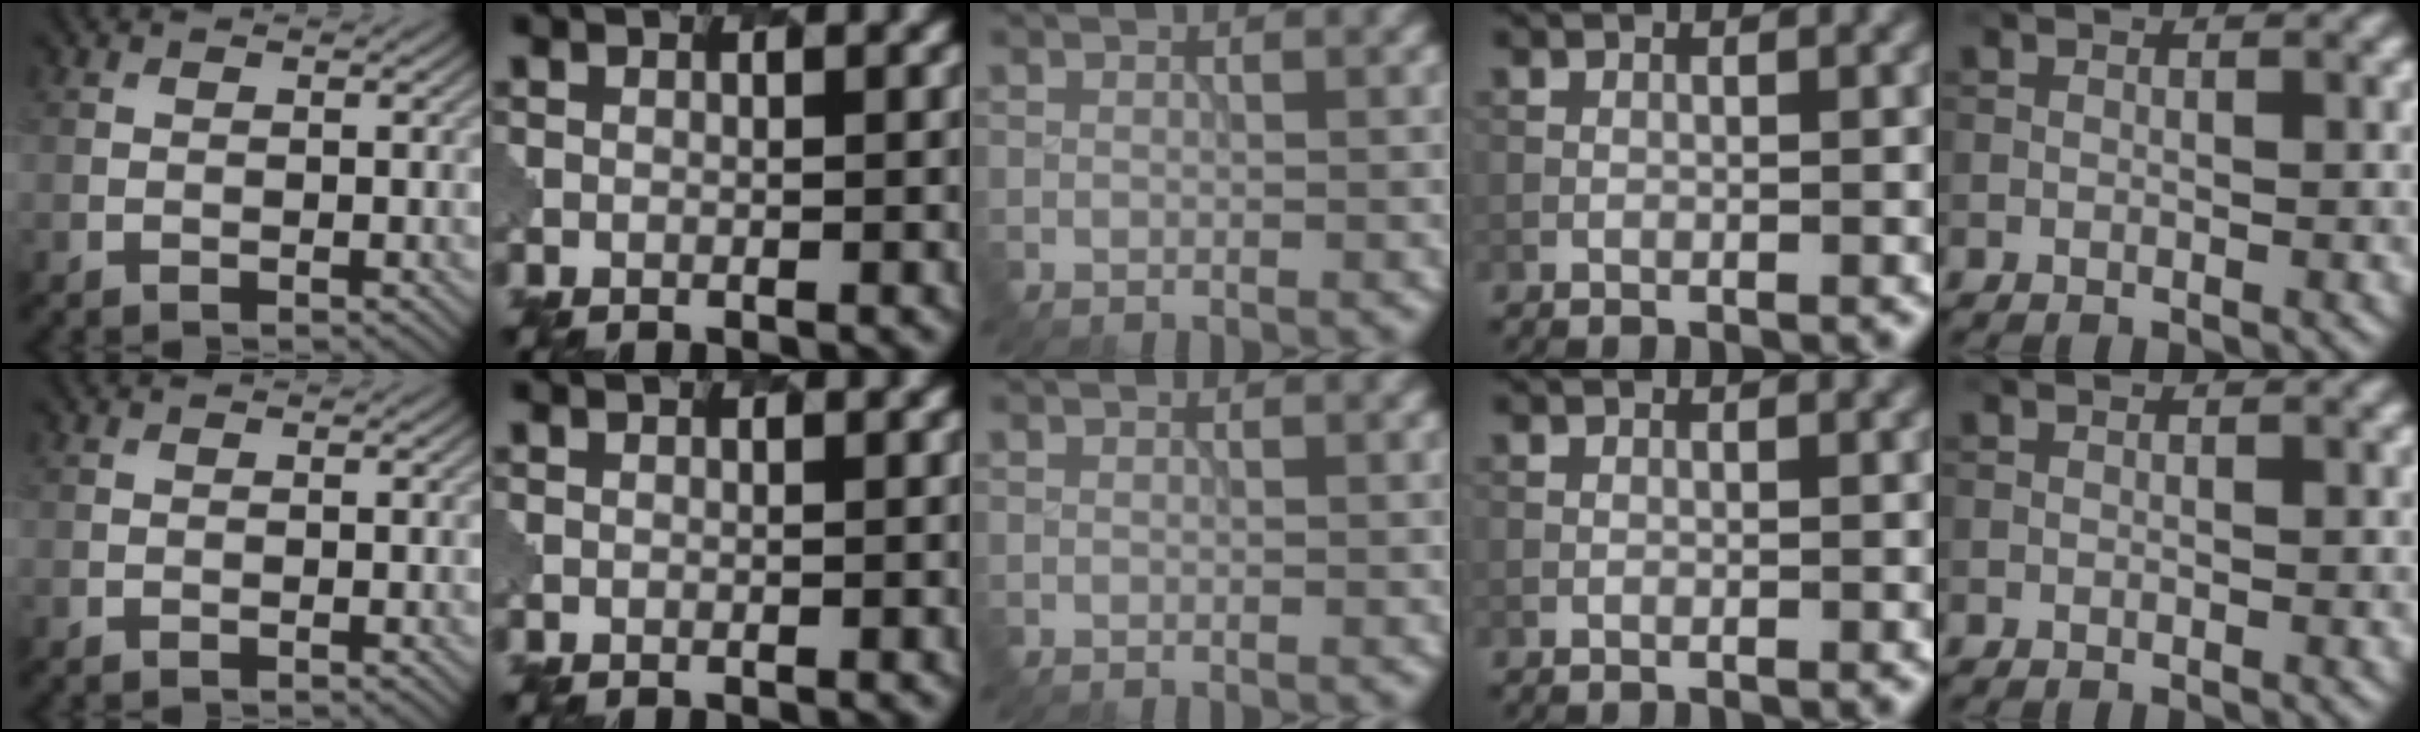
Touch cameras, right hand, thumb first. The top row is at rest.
{}